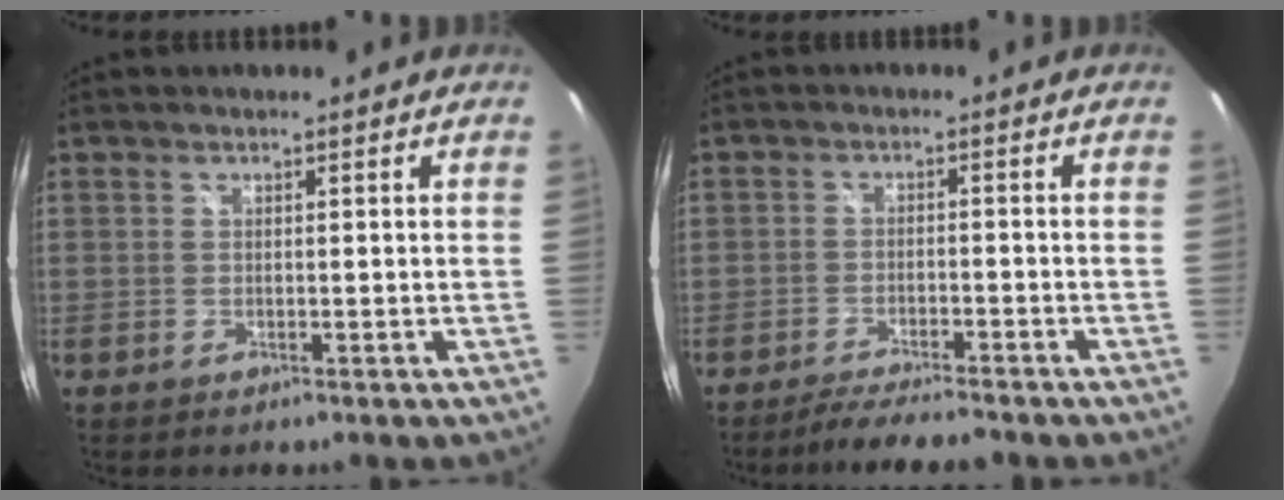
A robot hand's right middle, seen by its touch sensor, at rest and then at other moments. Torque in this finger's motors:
{"motor_torque": [-0.14, -0.42, -0.48, -0.19]}